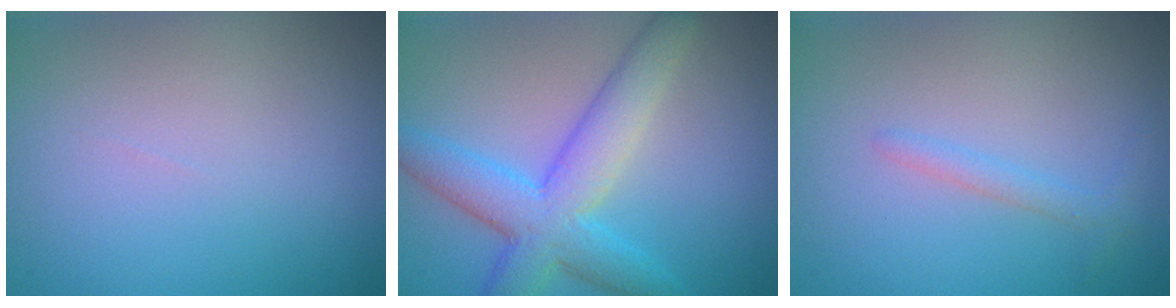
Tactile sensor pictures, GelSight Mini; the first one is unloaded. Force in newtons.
{"total": 6.4, "press": 6.4, "slide": 0.1}
{"total": 1.3, "press": 1.3, "slide": 0.1}